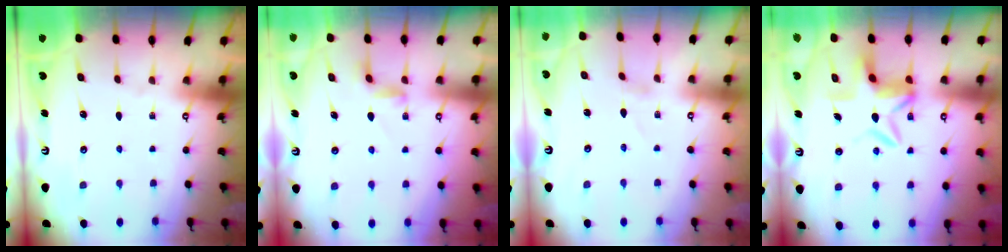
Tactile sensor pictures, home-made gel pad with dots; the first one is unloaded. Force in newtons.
{"total": 3.8, "press": 3.8, "slide": 0.5}
{"total": 0.9, "press": 0.8, "slide": 0.1}
{"total": 7.5, "press": 7.4, "slide": 1.2}